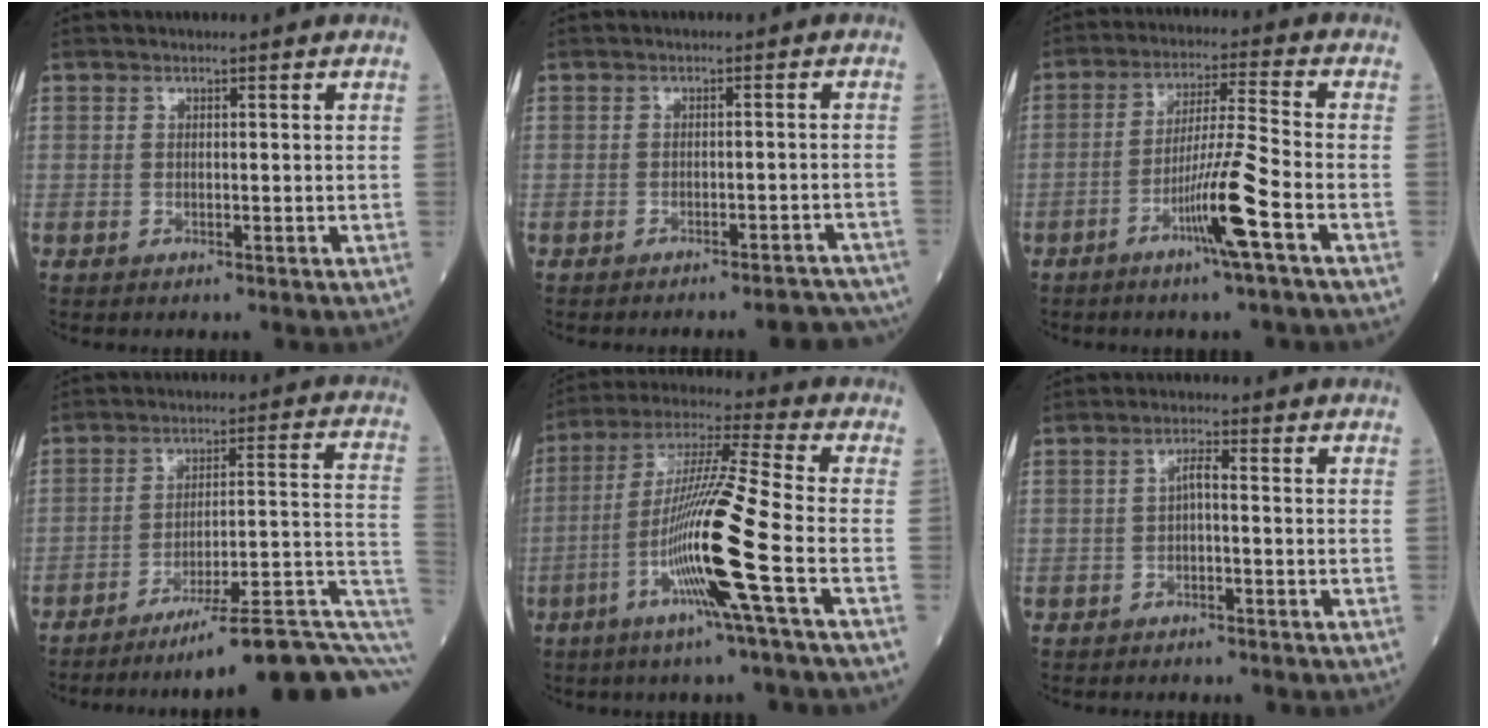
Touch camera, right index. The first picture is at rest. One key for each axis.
{"total": 8.4, "fx": -8.1, "fy": 1.1, "fz": 2.1, "tx": -0.008, "ty": 0.007, "tz": -0.086}
{"total": 9.4, "fx": -4.3, "fy": -1.4, "fz": 8.2, "tx": -0.153, "ty": -0.006, "tz": -0.083}
{"total": 17.5, "fx": -10.2, "fy": 1.2, "fz": 14.2, "tx": -0.128, "ty": 0.041, "tz": -0.147}
{"total": 15.2, "fx": -5.0, "fy": -1.8, "fz": 14.3, "tx": -0.278, "ty": -0.012, "tz": -0.103}
{"total": 2.1, "fx": -0.3, "fy": 0.5, "fz": 2.0, "tx": -0.034, "ty": 0.005, "tz": -0.007}